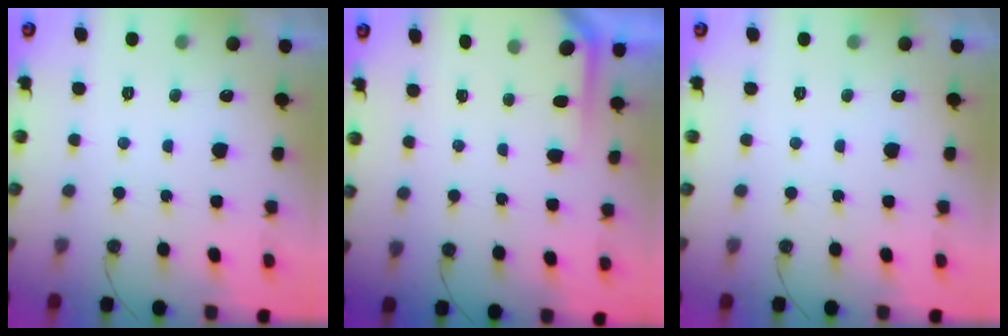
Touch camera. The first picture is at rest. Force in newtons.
{"total": 2.4, "press": 2.4, "slide": 0.2}
{"total": 0.0}